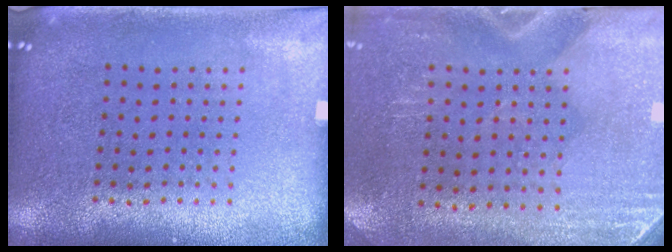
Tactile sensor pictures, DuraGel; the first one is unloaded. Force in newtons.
{"total": 2.9, "press": 2.5, "slide": 1.4}